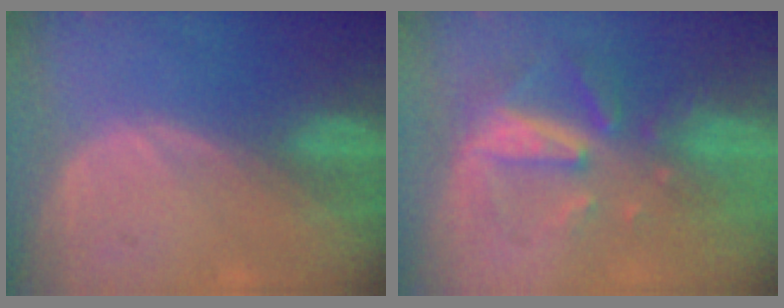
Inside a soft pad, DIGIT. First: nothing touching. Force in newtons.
{"total": 8.0, "press": 7.3, "slide": 3.3}